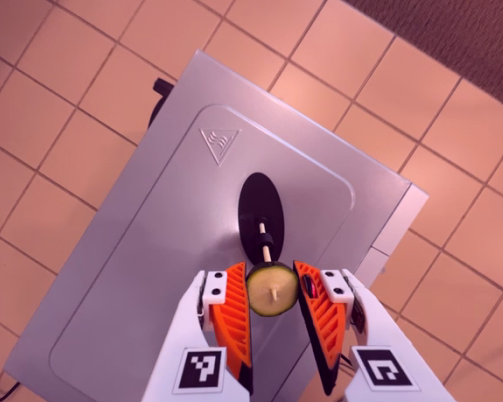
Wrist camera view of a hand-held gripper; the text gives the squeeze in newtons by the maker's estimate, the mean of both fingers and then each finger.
{"total": 8.7, "left": 8.8, "right": 8.6}